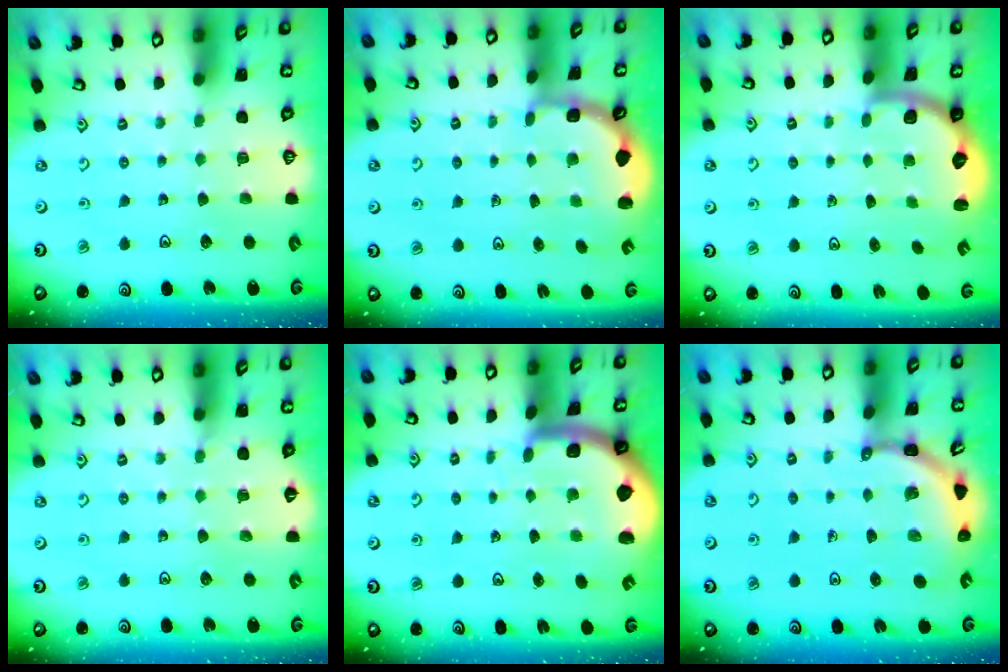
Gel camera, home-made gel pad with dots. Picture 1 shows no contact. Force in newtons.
{"total": 2.5, "press": 1.9, "slide": 1.6}
{"total": 2.6, "press": 2.2, "slide": 1.3}
{"total": 3.9, "press": 3.8, "slide": 0.5}
{"total": 3.5, "press": 3.5, "slide": 0.5}
{"total": 3.6, "press": 3.6, "slide": 0.2}